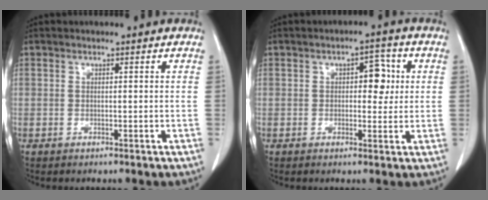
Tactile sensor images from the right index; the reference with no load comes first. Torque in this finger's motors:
{"motor_torque": [0.26, 0.02, 0.09, 0.02]}